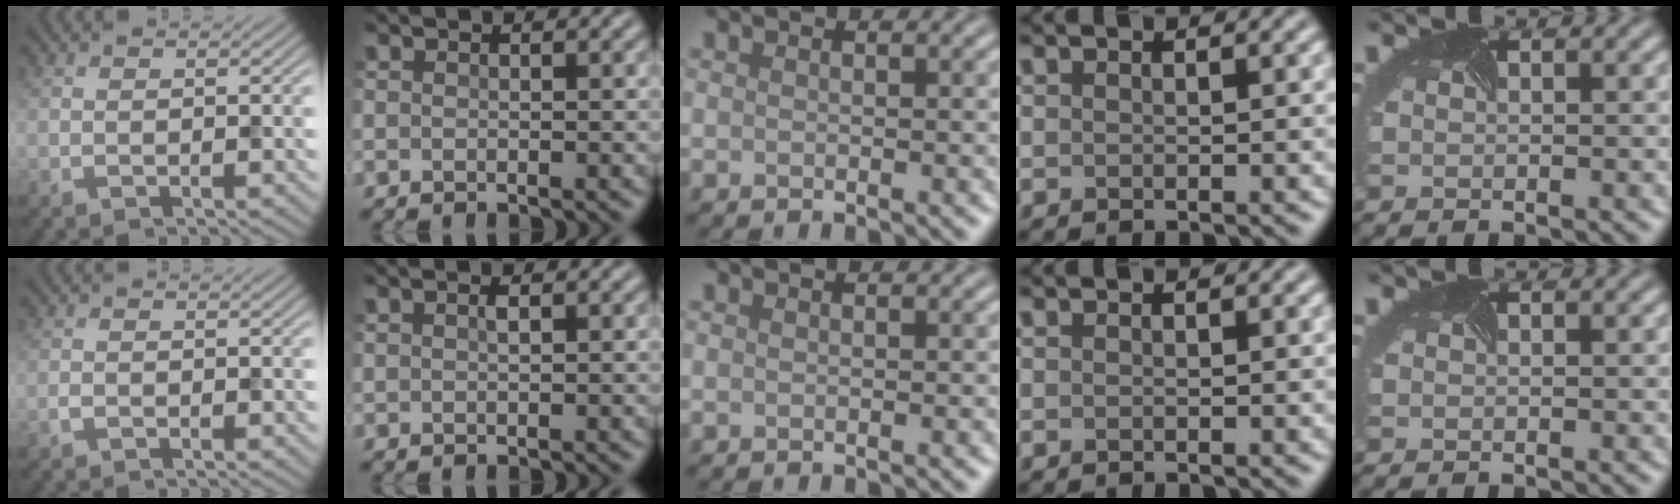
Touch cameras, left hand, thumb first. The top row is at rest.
{"thumb": {"total": 0.6, "force": [-0.4, 0.3, 0.4], "torque": [-0.008, 0.000, -0.009]}, "index": {"total": 0.7, "force": [0.3, 0.2, 0.6], "torque": [-0.017, 0.001, 0.006]}}